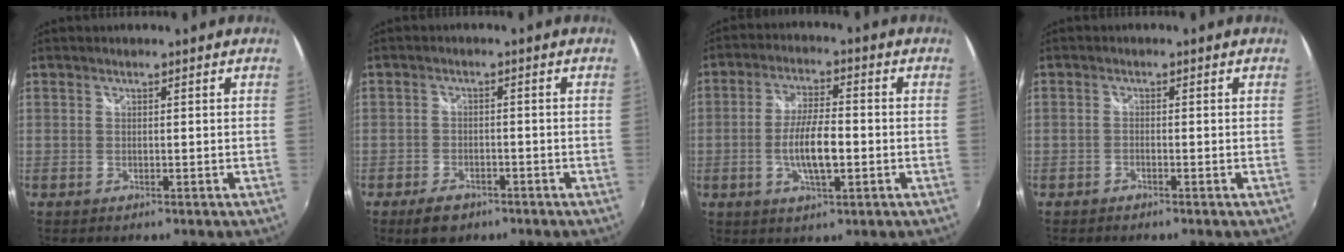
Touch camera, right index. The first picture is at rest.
{"total": 5.4, "force": [-3.8, 3.0, 2.4], "torque": [-0.062, -0.001, -0.058]}
{"total": 8.3, "force": [-2.0, 2.4, 7.7], "torque": [-0.149, -0.003, -0.034]}
{"total": 1.1, "force": [-0.9, 0.4, 0.4], "torque": [-0.012, 0.000, -0.022]}